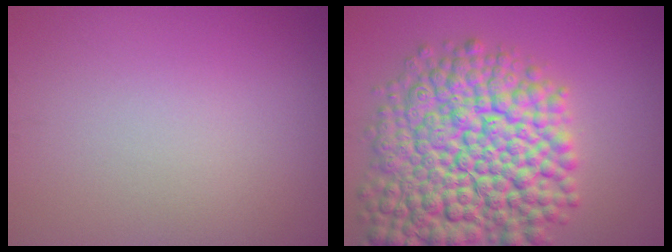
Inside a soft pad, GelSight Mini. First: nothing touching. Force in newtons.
{"total": 13.7, "press": 13.7, "slide": 0.6}